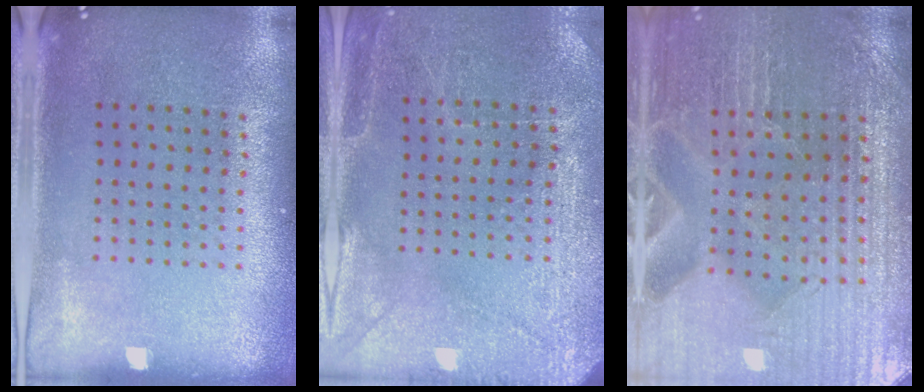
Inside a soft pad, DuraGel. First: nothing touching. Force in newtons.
{"total": 2.8, "press": 2.8, "slide": 0.4}
{"total": 3.6, "press": 3.6, "slide": 0.4}